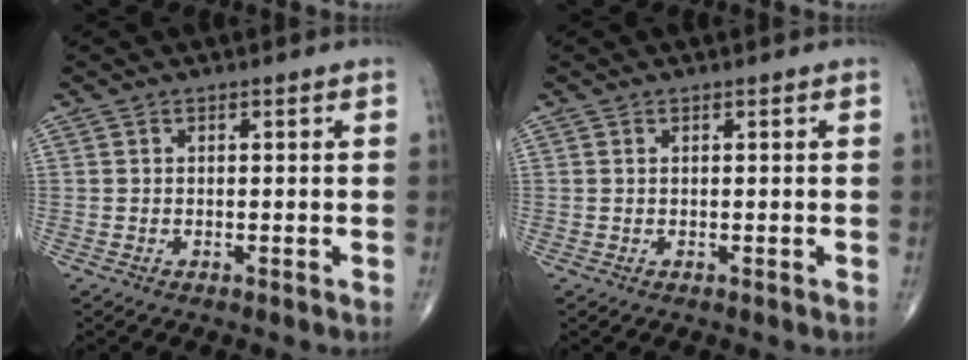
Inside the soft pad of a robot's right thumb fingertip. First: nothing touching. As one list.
[{"total": 0.0}]